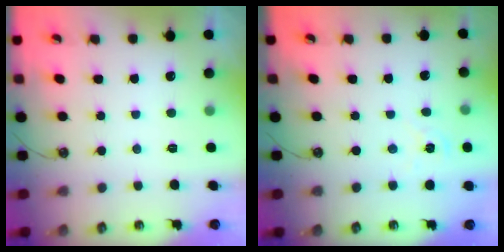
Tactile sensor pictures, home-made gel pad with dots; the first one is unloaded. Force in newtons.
{"total": 1.6, "press": 1.5, "slide": 0.3}